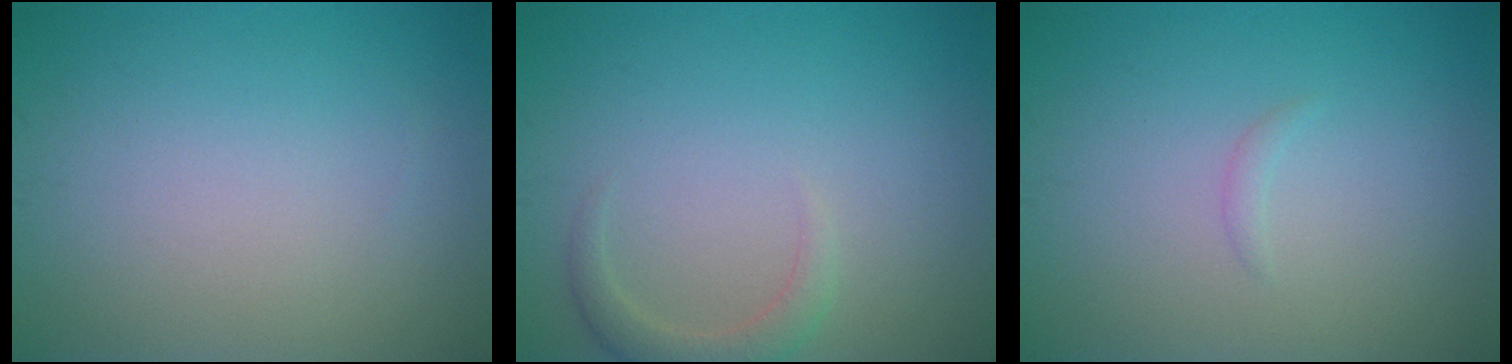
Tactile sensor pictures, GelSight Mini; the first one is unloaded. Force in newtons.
{"total": 2.0, "press": 2.0, "slide": 0.3}
{"total": 0.5, "press": 0.5, "slide": 0.1}